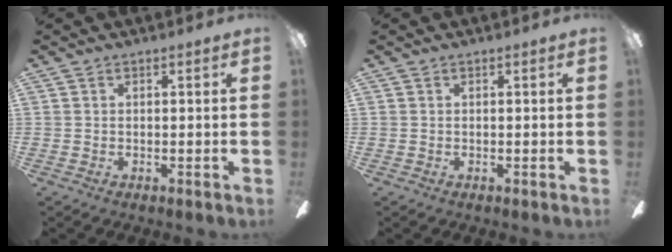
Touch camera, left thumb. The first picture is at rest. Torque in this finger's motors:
{"motor_torque": [0.00, 0.00, -0.13, 0.13, 0.00]}